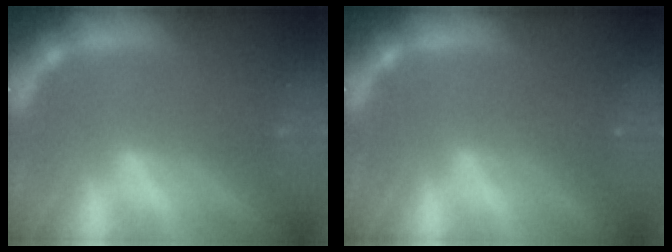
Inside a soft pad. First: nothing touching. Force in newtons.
{"total": 2.5}